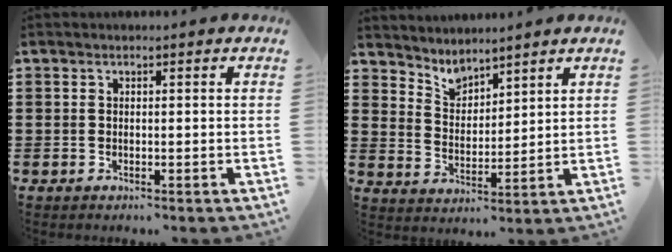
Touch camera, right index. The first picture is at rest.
{"total": 3.8, "force": [3.6, 1.1, 0.1], "torque": [-0.020, -0.013, 0.066]}